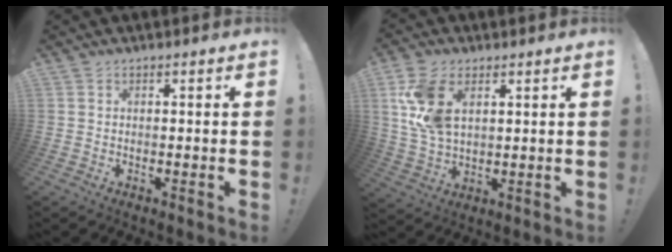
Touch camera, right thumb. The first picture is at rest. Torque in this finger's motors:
{"motor_torque": [1.44, 1.64, 0.53, 0.52, 0.13]}